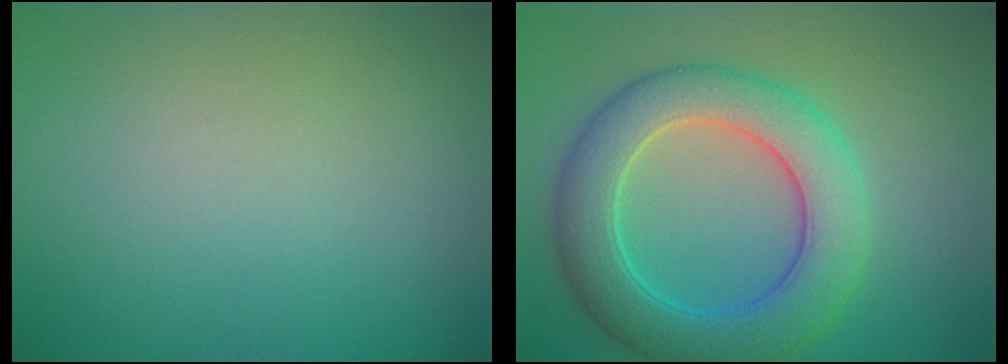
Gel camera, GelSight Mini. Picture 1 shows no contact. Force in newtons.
{"total": 7.3, "press": 7.3, "slide": 0.2}